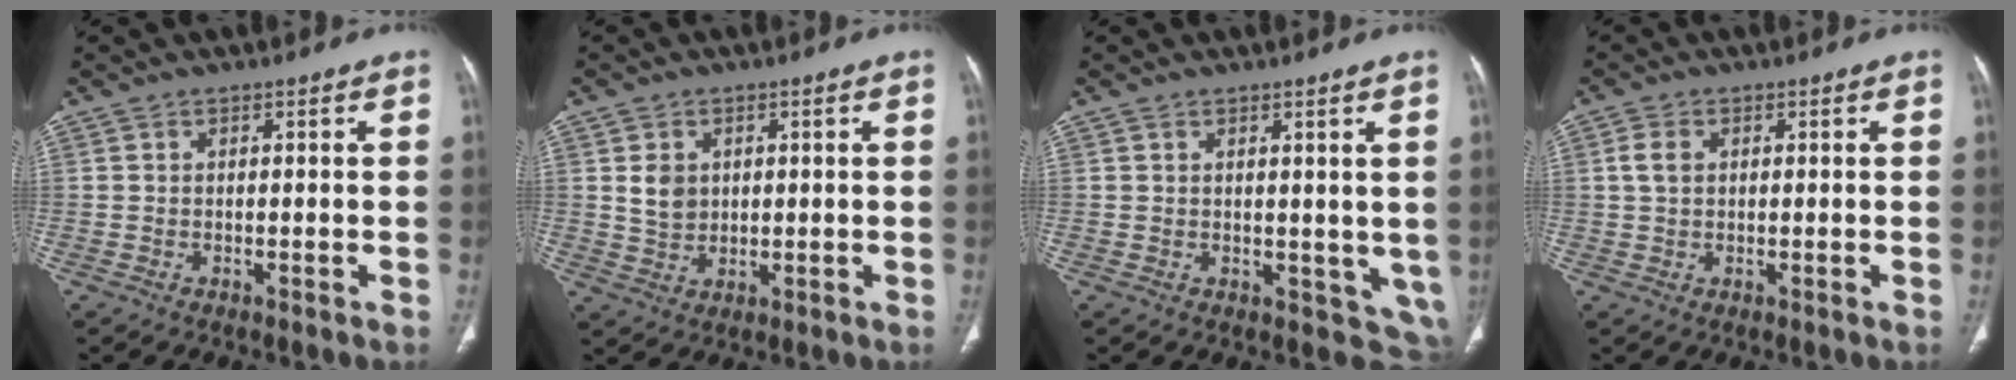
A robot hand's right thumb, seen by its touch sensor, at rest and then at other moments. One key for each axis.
{"total": 4.6, "fx": 1.1, "fy": 3.8, "fz": 2.4, "tx": -0.025, "ty": -0.008, "tz": 0.027}
{"total": 5.1, "fx": 1.6, "fy": 3.2, "fz": 3.7, "tx": -0.030, "ty": -0.019, "tz": 0.033}
{"total": 2.9, "fx": 0.7, "fy": 2.0, "fz": 1.9, "tx": -0.041, "ty": 0.005, "tz": 0.013}